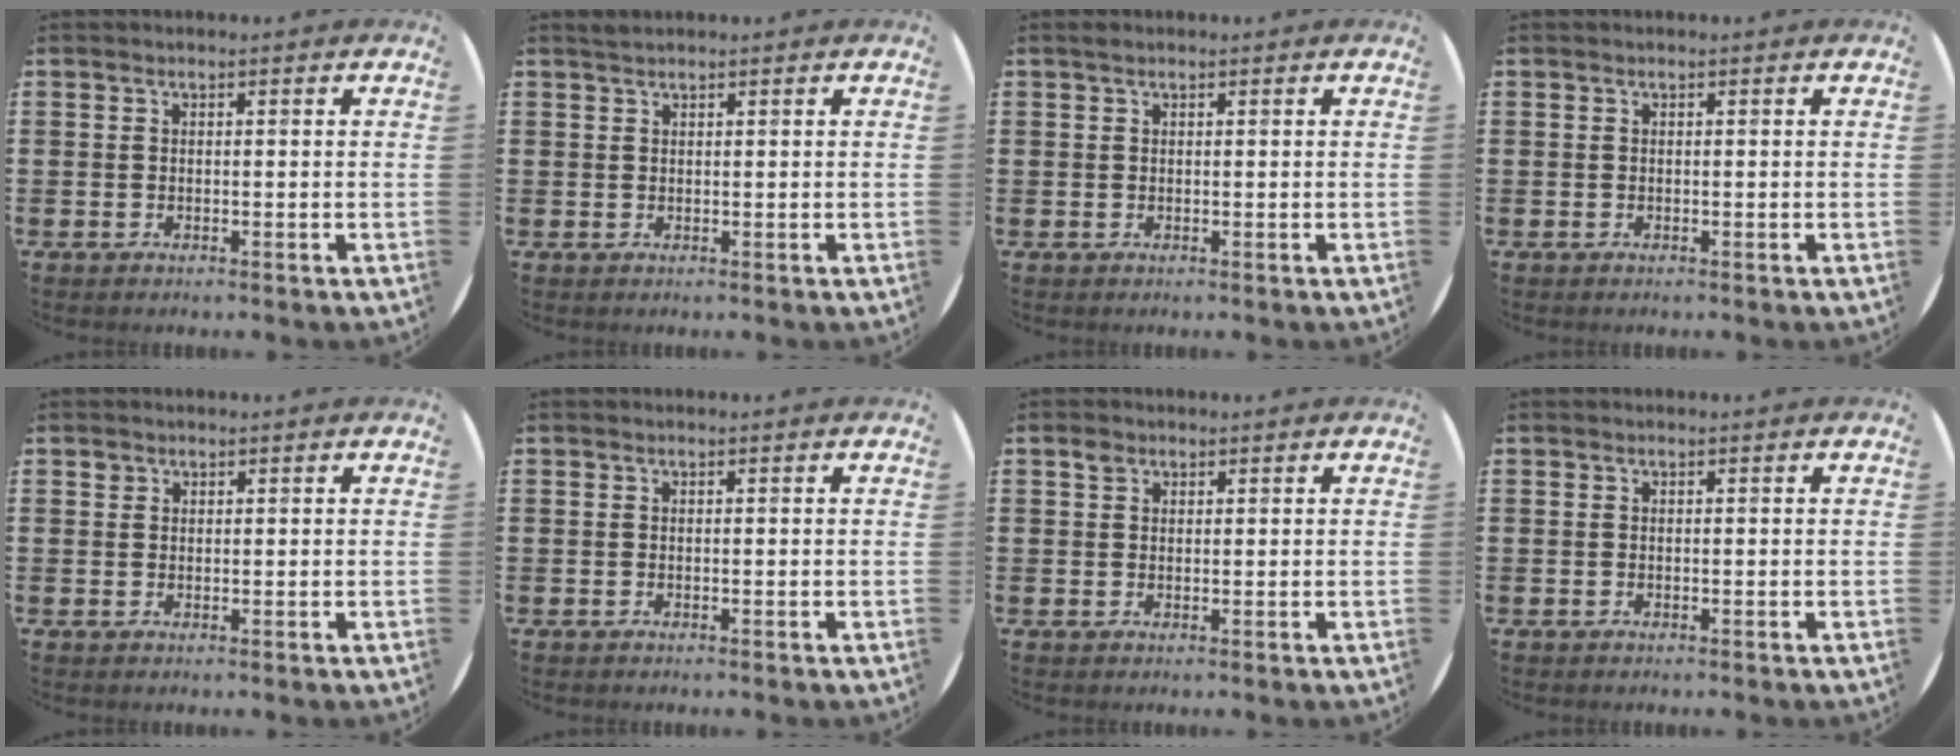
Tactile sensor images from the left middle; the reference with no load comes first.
{"total": 1.0, "force": [0.9, 0.3, 0.0], "torque": [0.007, -0.001, 0.017]}
{"total": 0.8, "force": [0.6, 0.5, 0.0], "torque": [0.006, 0.000, 0.010]}
{"total": 0.0}
{"total": 0.8, "force": [0.6, 0.5, 0.0], "torque": [0.007, 0.000, 0.010]}
{"total": 0.0}
{"total": 1.3, "force": [0.9, 0.8, 0.3], "torque": [0.009, -0.002, 0.014]}
{"total": 0.0}